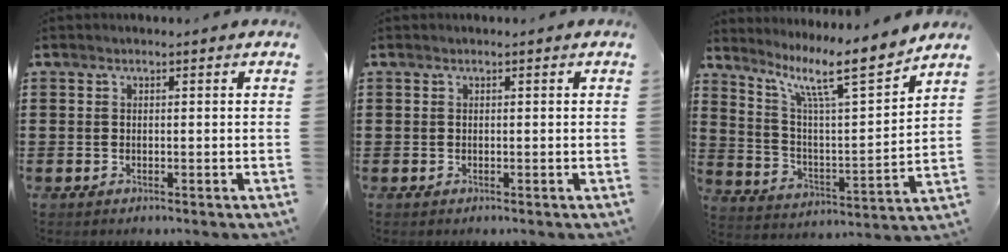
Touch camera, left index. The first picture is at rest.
{"total": 0.0}
{"total": 11.6, "force": [8.5, 1.5, 7.7], "torque": [-0.161, -0.045, 0.137]}